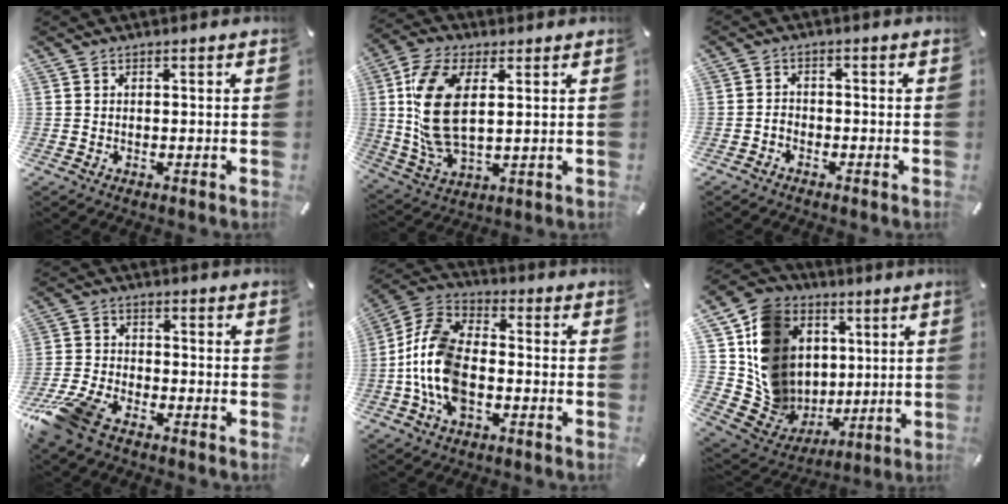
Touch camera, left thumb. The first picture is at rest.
{"total": 13.9, "force": [2.7, 7.5, 11.4], "torque": [-0.256, -0.013, 0.048]}
{"total": 1.9, "force": [-1.4, 1.2, 0.5], "torque": [-0.009, 0.010, -0.030]}
{"total": 10.8, "force": [-8.0, 4.7, 5.6], "torque": [-0.122, 0.029, -0.153]}
{"total": 13.8, "force": [-3.8, 8.7, 10.0], "torque": [-0.237, 0.007, -0.074]}
{"total": 16.5, "force": [2.9, 15.3, 5.4], "torque": [-0.075, -0.025, 0.078]}